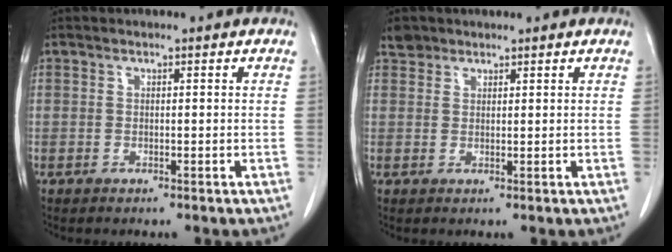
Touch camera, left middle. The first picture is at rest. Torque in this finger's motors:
{"motor_torque": [-0.05, 0.05, -0.07, -0.01]}